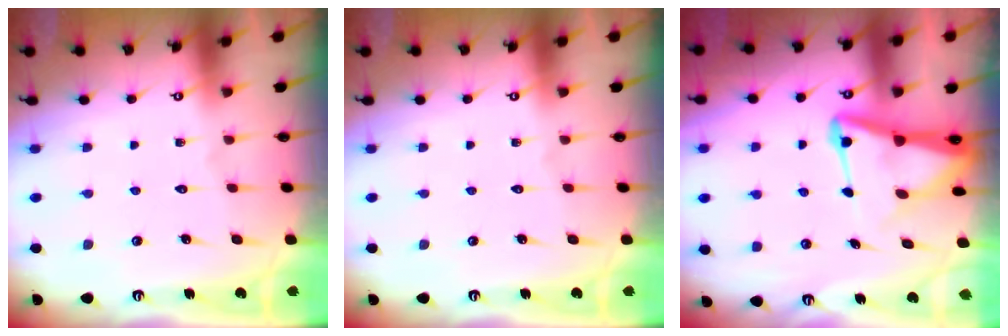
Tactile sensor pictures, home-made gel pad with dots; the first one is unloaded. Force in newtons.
{"total": 0.0}
{"total": 7.7, "press": 7.7, "slide": 0.8}